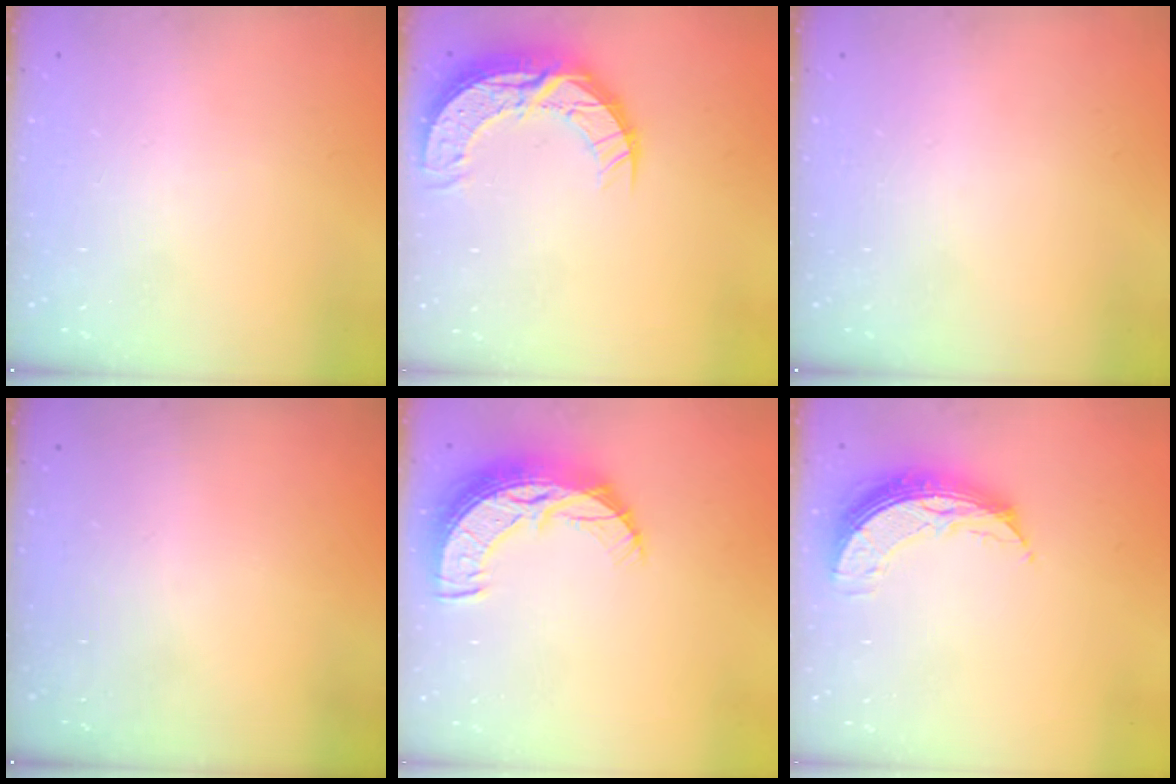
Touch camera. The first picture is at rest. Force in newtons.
{"total": 11.9, "press": 11.9, "slide": 0.9}
{"total": 0.0}
{"total": 0.0}
{"total": 11.2, "press": 11.1, "slide": 0.9}
{"total": 9.8, "press": 9.8, "slide": 0.6}